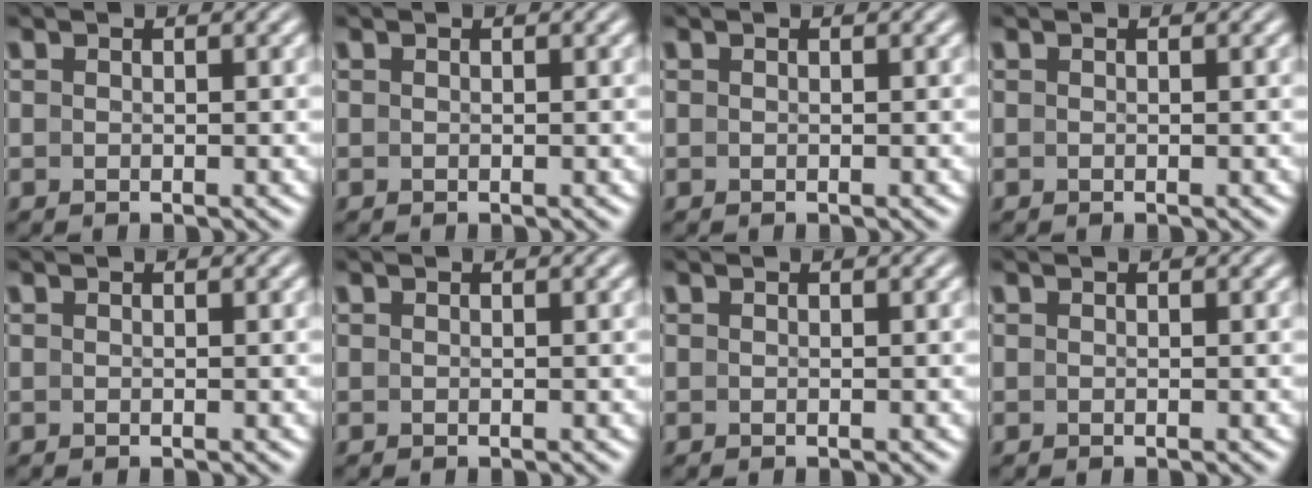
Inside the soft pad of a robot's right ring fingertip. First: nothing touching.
{"total": 0.0}
{"total": 0.0}
{"total": 0.0}
{"total": 0.0}
{"total": 0.0}
{"total": 0.0}
{"total": 0.0}